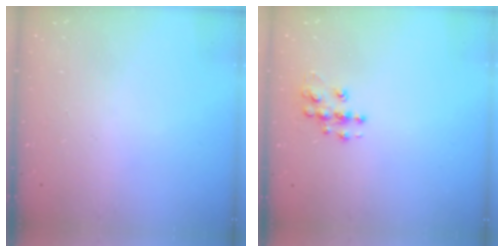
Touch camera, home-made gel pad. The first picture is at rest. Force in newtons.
{"total": 7.9, "press": 7.9, "slide": 0.3}